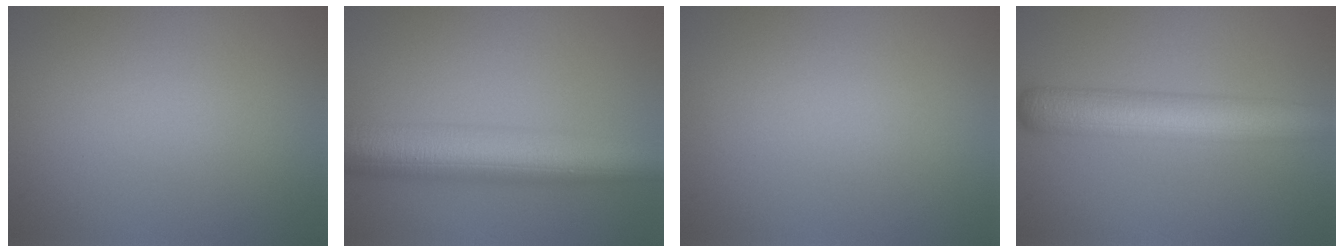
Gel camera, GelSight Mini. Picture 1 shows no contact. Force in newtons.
{"total": 8.5, "press": 8.5, "slide": 0.1}
{"total": 0.0}
{"total": 7.1, "press": 7.1, "slide": 0.2}